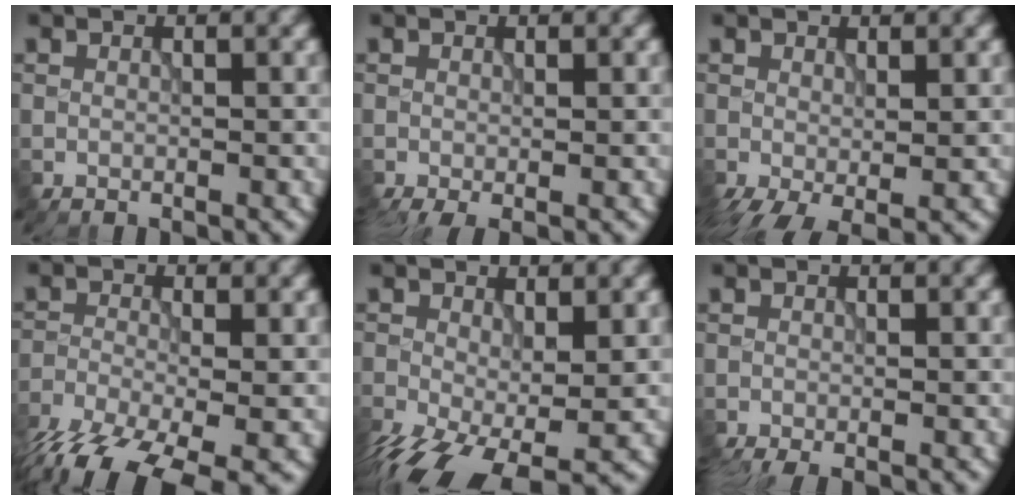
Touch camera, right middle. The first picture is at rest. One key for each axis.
{"total": 2.1, "fx": -1.0, "fy": 0.5, "fz": 1.8, "tx": -0.035, "ty": -0.011, "tz": -0.020}
{"total": 3.3, "fx": -1.2, "fy": 1.4, "fz": 2.7, "tx": -0.059, "ty": -0.014, "tz": -0.019}
{"total": 11.1, "fx": -7.7, "fy": 4.1, "fz": 6.9, "tx": -0.148, "ty": -0.049, "tz": -0.129}
{"total": 9.5, "fx": -4.4, "fy": 4.2, "fz": 7.2, "tx": -0.155, "ty": -0.044, "tz": -0.066}
{"total": 3.3, "fx": -2.4, "fy": 0.7, "fz": 2.1, "tx": -0.028, "ty": -0.014, "tz": -0.041}